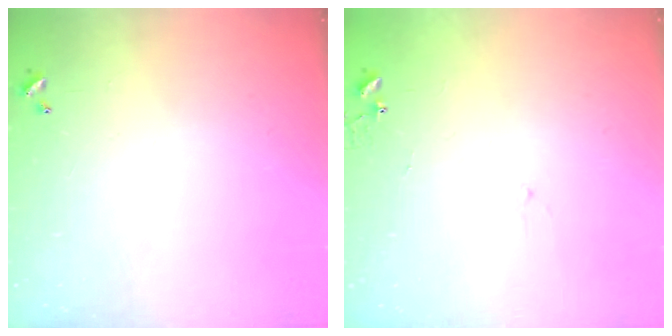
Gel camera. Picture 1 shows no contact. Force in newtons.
{"total": 4.7, "press": 4.6, "slide": 0.4}